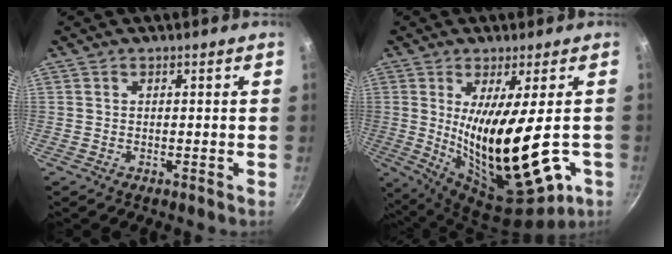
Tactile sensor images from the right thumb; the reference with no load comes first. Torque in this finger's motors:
{"motor_torque": [1.43, 3.58, 2.34, -0.43, 0.44]}